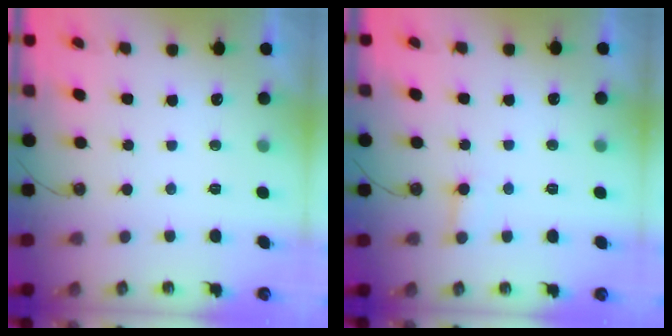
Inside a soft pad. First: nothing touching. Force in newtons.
{"total": 5.0, "press": 4.9, "slide": 0.4}